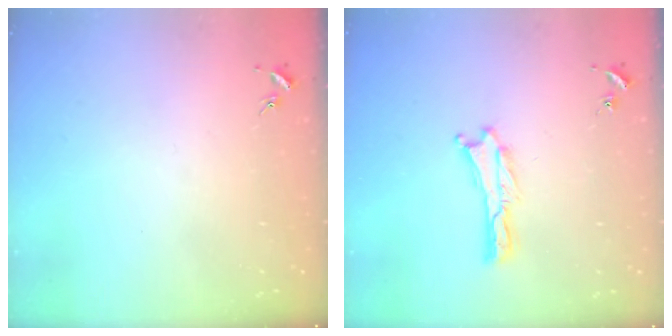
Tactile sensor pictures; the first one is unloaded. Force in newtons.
{"total": 0.0}